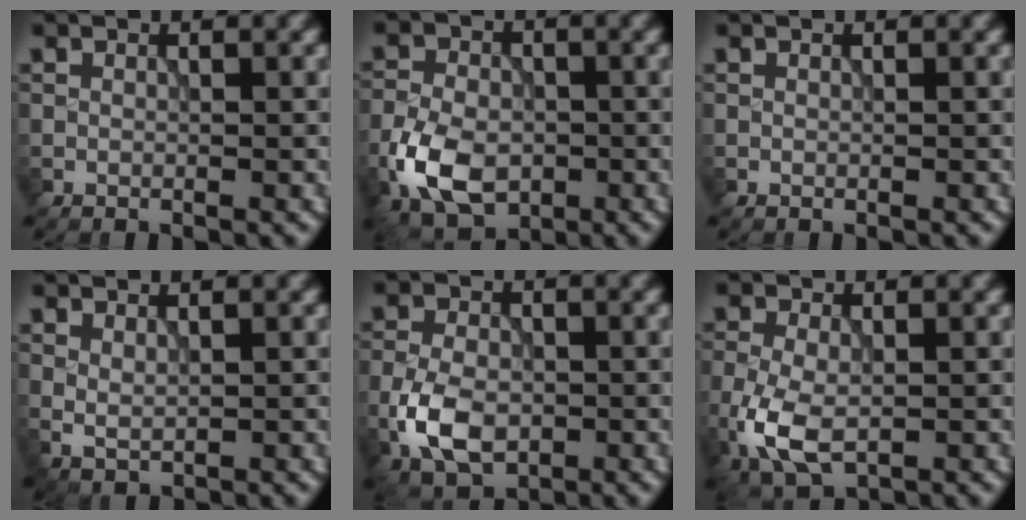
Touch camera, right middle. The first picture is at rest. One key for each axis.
{"total": 6.9, "fx": -2.6, "fy": 4.5, "fz": 4.6, "tx": -0.096, "ty": -0.006, "tz": -0.056}
{"total": 0.0}
{"total": 1.0, "fx": 0.6, "fy": 0.4, "fz": 0.7, "tx": -0.018, "ty": -0.002, "tz": 0.016}
{"total": 5.7, "fx": -1.9, "fy": 3.6, "fz": 3.9, "tx": -0.083, "ty": -0.004, "tz": -0.041}
{"total": 5.2, "fx": -1.5, "fy": 3.0, "fz": 4.0, "tx": -0.095, "ty": -0.010, "tz": -0.029}